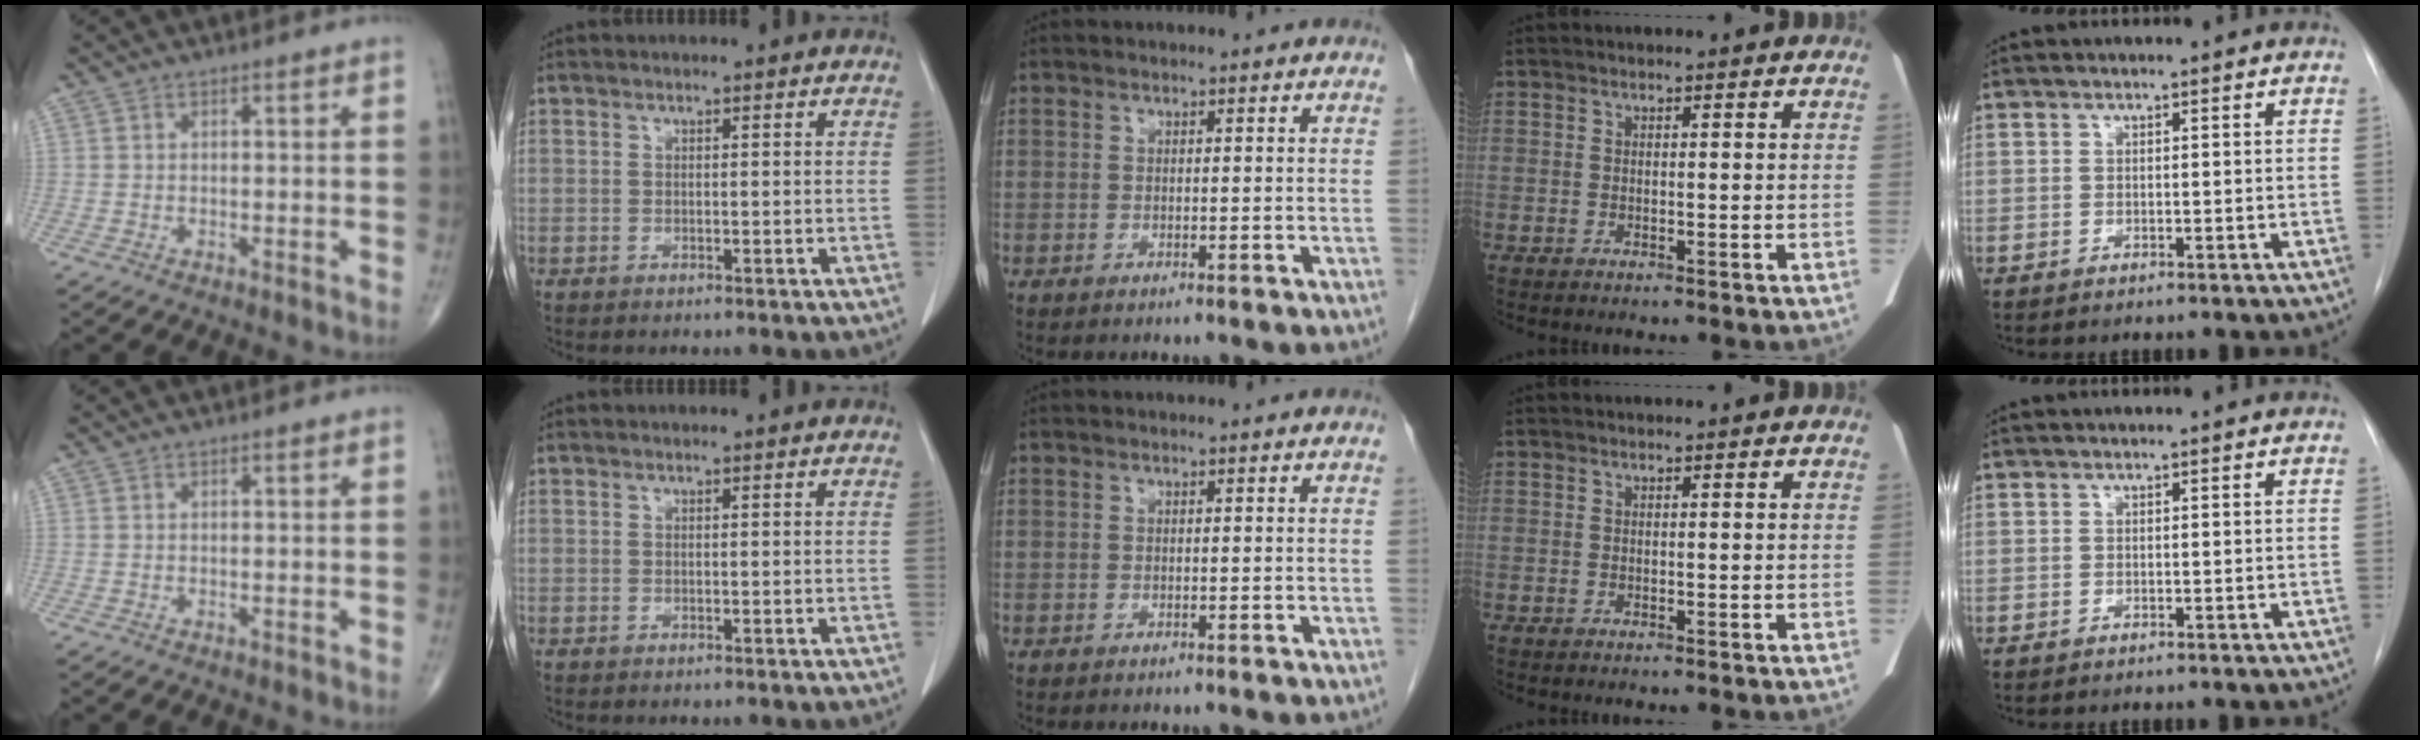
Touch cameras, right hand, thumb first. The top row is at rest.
{}